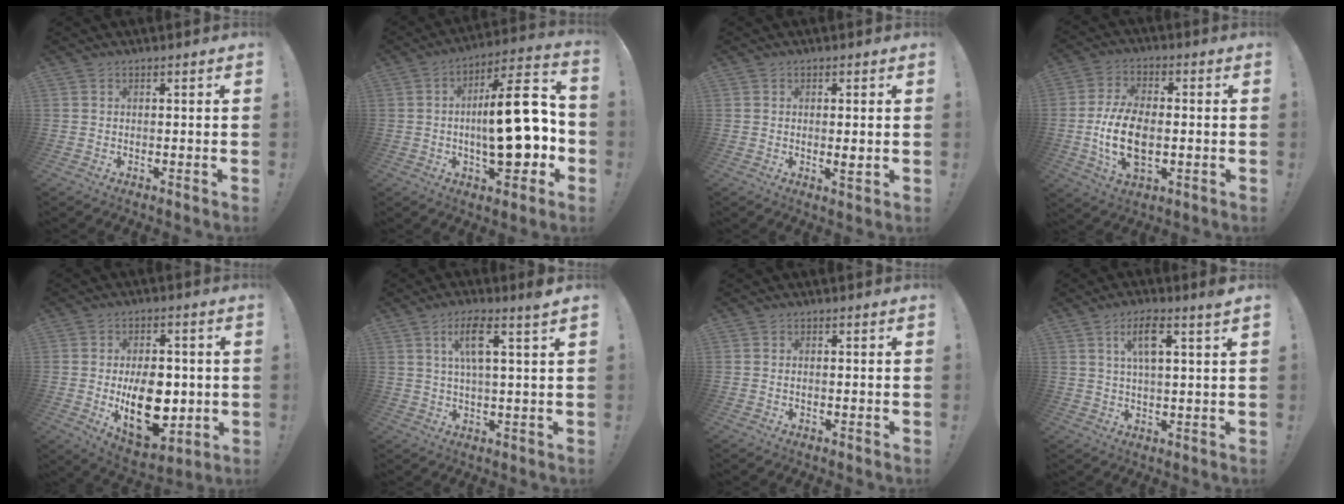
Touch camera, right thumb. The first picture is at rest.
{"total": 21.5, "force": [-2.4, 7.7, 20.0], "torque": [-0.294, 0.012, -0.040]}
{"total": 2.3, "force": [0.0, 0.2, 2.3], "torque": [-0.026, -0.009, -0.002]}
{"total": 13.5, "force": [-2.0, 7.8, 10.9], "torque": [-0.200, -0.002, -0.035]}
{"total": 17.2, "force": [-1.9, 11.0, 13.1], "torque": [-0.188, -0.014, -0.023]}
{"total": 8.3, "force": [3.4, 1.0, 7.5], "torque": [-0.123, -0.009, 0.051]}
{"total": 0.6, "force": [-0.3, 0.1, 0.5], "torque": [-0.014, 0.002, -0.005]}
{"total": 7.6, "force": [3.3, 1.6, 6.7], "torque": [-0.109, -0.005, 0.049]}